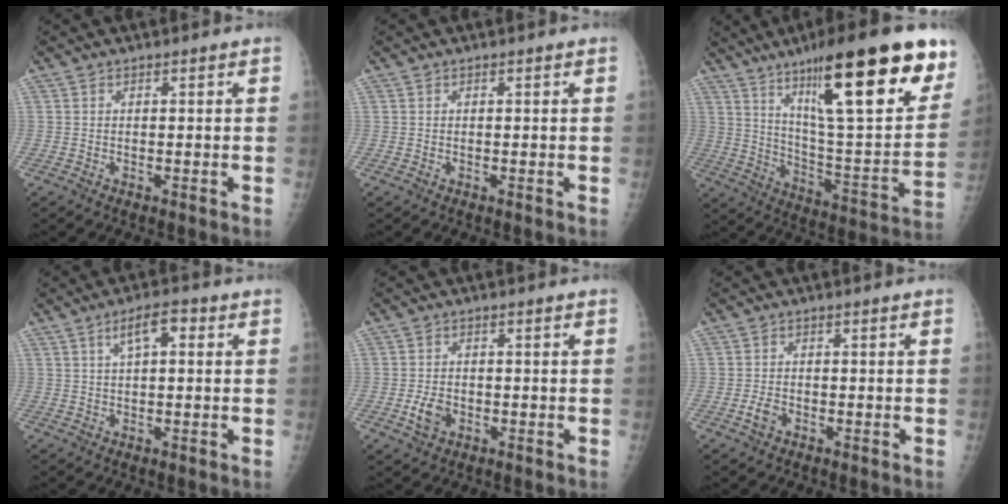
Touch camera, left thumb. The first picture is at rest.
{"total": 0.0}
{"total": 29.3, "force": [16.0, 6.7, 23.6], "torque": [-0.328, -0.046, 0.255]}
{"total": 5.2, "force": [1.8, 2.1, 4.4], "torque": [-0.070, 0.010, 0.030]}
{"total": 3.8, "force": [-1.3, 2.8, 2.3], "torque": [-0.038, 0.007, -0.021]}
{"total": 2.3, "force": [-1.2, 1.5, 1.4], "torque": [-0.026, 0.008, -0.021]}